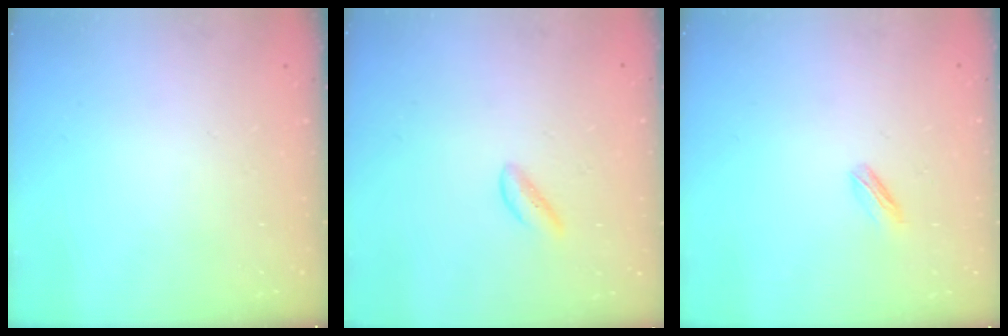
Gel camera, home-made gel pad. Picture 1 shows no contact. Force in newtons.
{"total": 0.6, "press": 0.5, "slide": 0.3}
{"total": 1.8, "press": 1.7, "slide": 0.5}